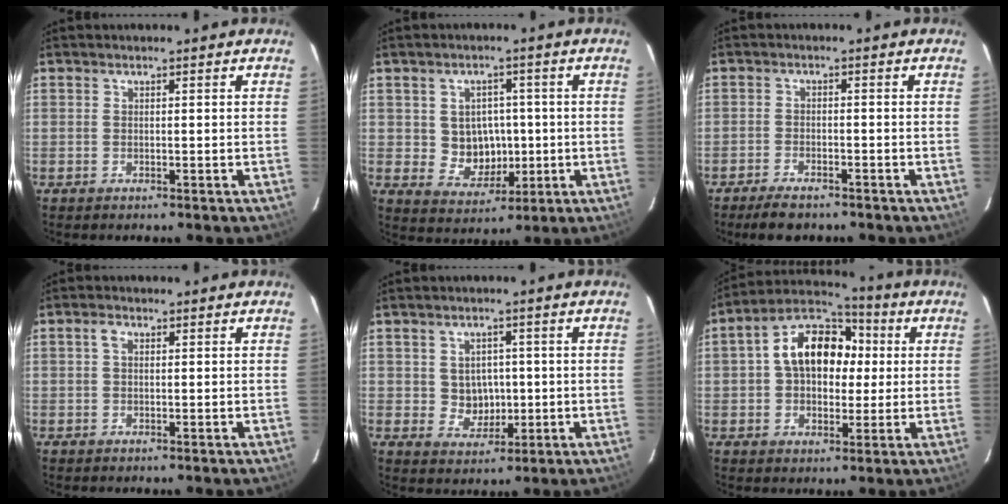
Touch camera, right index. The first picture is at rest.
{"total": 7.2, "force": [0.0, 6.6, 2.7], "torque": [-0.055, 0.009, 0.018]}
{"total": 5.0, "force": [-4.1, 1.5, 2.3], "torque": [-0.060, -0.007, -0.073]}
{"total": 1.4, "force": [0.4, 0.9, 1.0], "torque": [-0.019, 0.007, 0.005]}
{"total": 4.9, "force": [0.2, 4.6, 1.6], "torque": [-0.032, 0.008, 0.014]}
{"total": 13.5, "force": [2.0, 9.3, 9.6], "torque": [-0.173, 0.041, 0.028]}